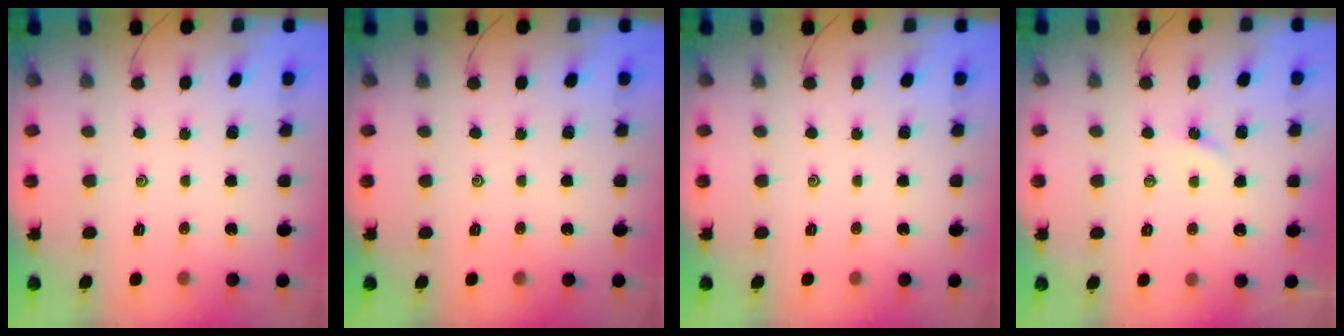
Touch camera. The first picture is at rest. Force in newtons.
{"total": 0.0}
{"total": 0.0}
{"total": 1.9, "press": 1.8, "slide": 0.3}